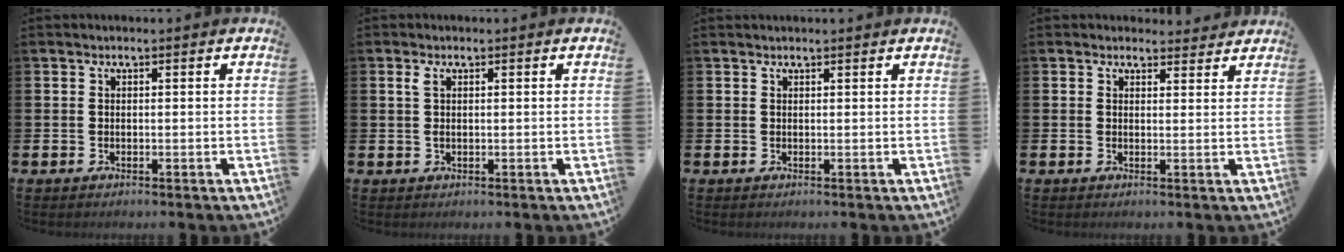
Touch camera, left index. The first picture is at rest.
{"total": 1.2, "force": [0.3, 0.5, 1.1], "torque": [-0.015, 0.003, 0.002]}
{"total": 0.5, "force": [0.5, -0.1, 0.1], "torque": [0.006, -0.004, 0.008]}
{"total": 2.0, "force": [1.9, 0.5, 0.0], "torque": [0.013, -0.011, 0.031]}